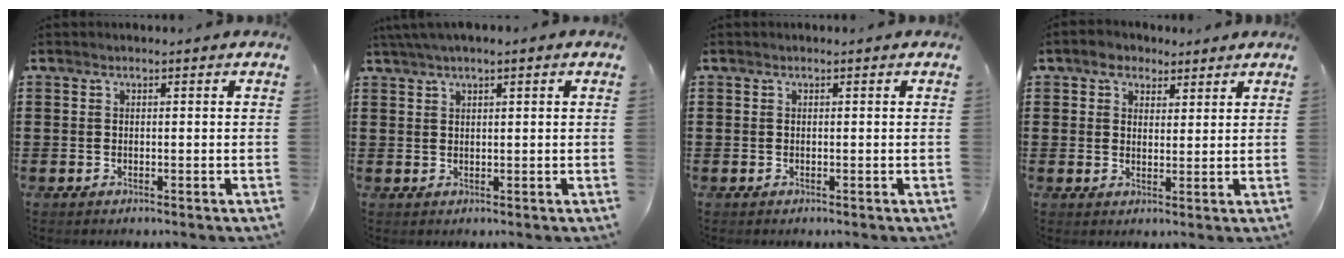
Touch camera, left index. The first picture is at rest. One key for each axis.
{"total": 1.9, "fx": 1.3, "fy": 0.0, "fz": 1.4, "tx": -0.027, "ty": 0.002, "tz": 0.024}
{"total": 0.0}
{"total": 3.5, "fx": 2.5, "fy": 2.3, "fz": 0.8, "tx": -0.021, "ty": 0.011, "tz": 0.043}